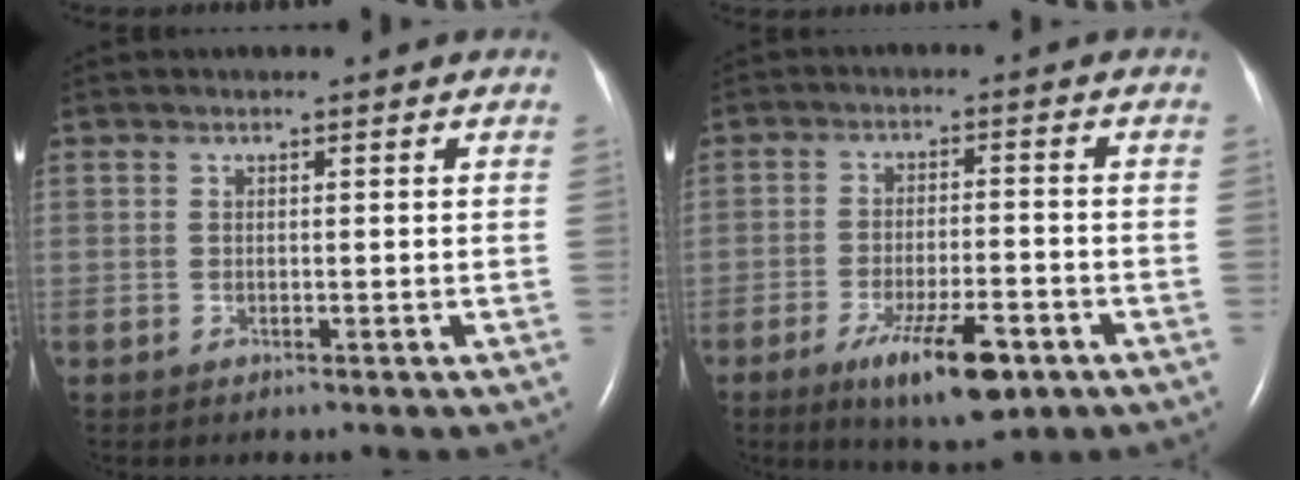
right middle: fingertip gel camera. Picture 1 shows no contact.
{"total": 10.3, "force": [-5.7, 2.4, 8.3], "torque": [-0.144, -0.016, -0.084]}